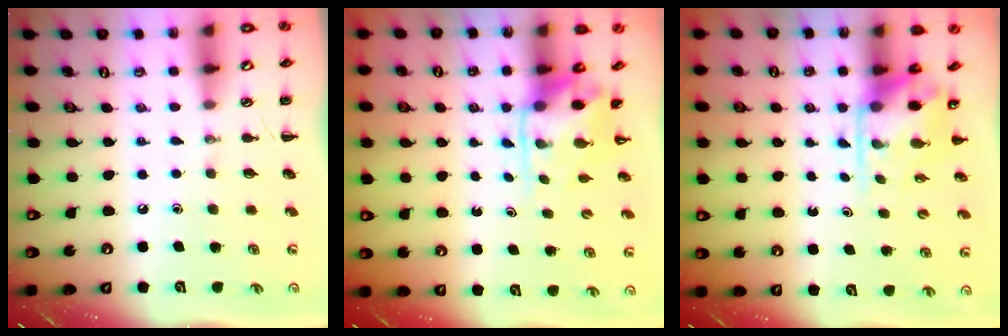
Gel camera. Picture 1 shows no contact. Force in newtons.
{"total": 3.5, "press": 3.4, "slide": 0.8}
{"total": 3.7, "press": 3.7, "slide": 0.6}